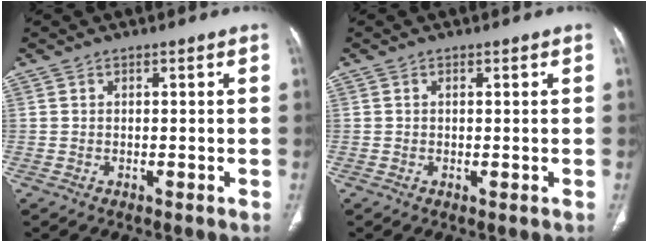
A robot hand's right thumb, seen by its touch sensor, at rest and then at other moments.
{"total": 0.6, "force": [0.1, 0.2, 0.6], "torque": [-0.016, -0.003, 0.003]}